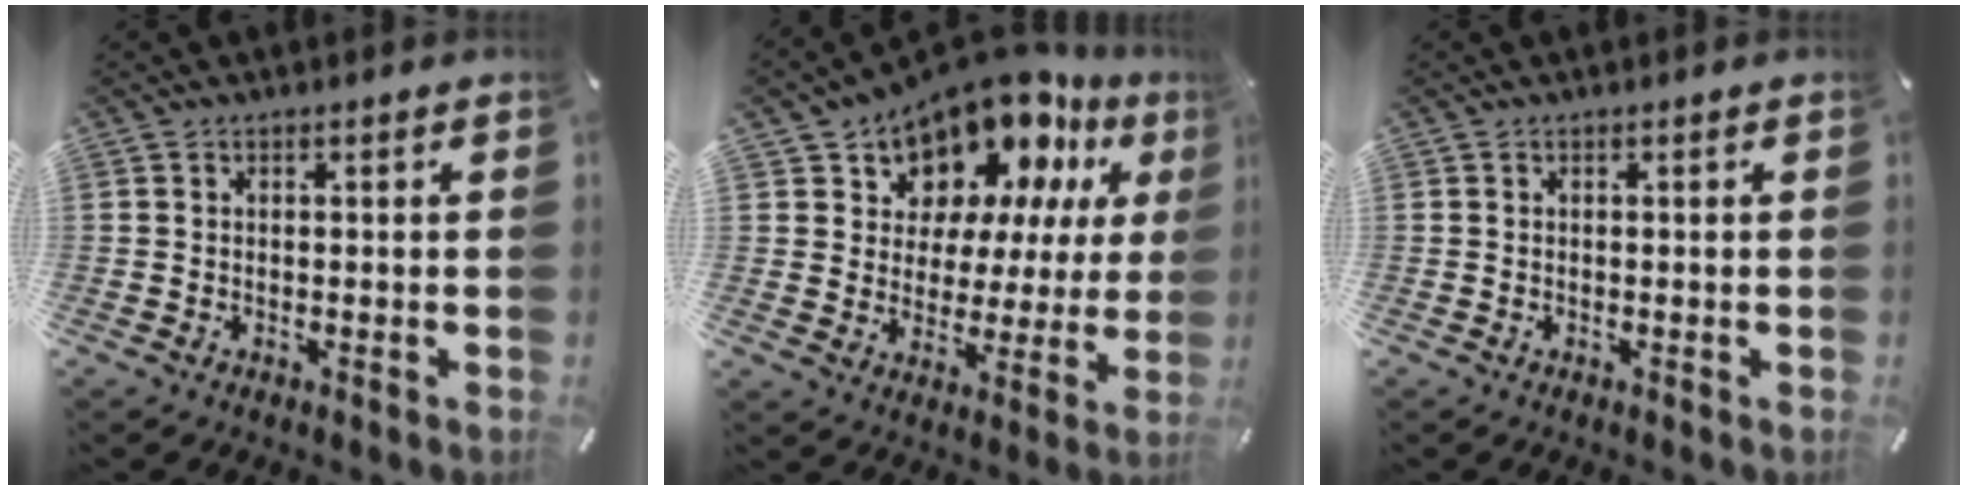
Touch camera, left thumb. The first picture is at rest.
{"total": 14.7, "force": [12.4, 7.0, 3.7], "torque": [-0.071, -0.115, 0.218]}
{"total": 0.0}